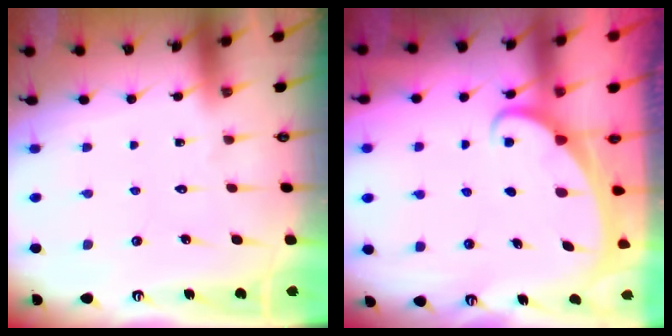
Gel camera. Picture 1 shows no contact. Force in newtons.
{"total": 2.0, "press": 2.0, "slide": 0.2}